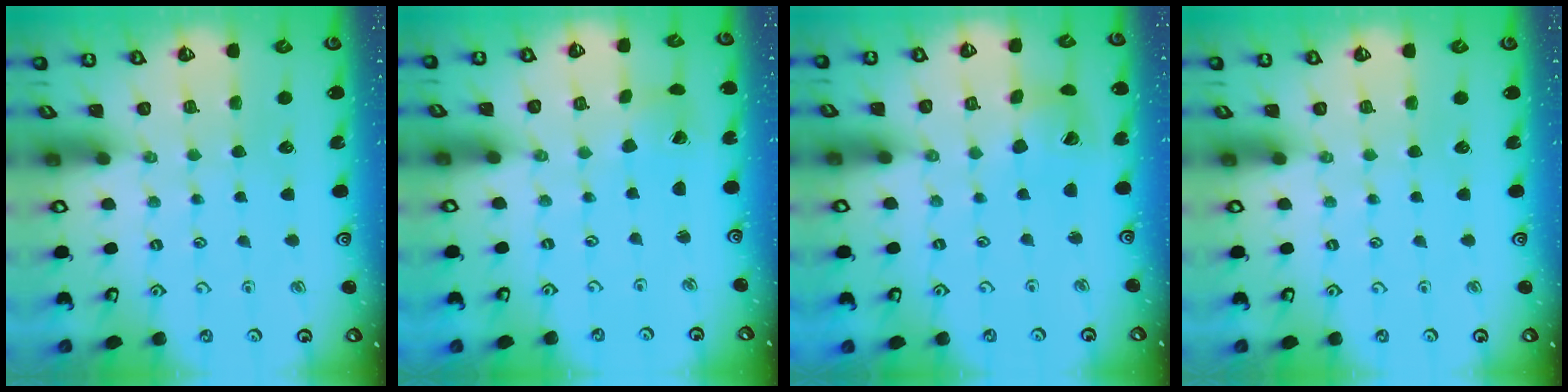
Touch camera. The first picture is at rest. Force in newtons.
{"total": 1.2, "press": 1.2, "slide": 0.2}
{"total": 9.7, "press": 9.6, "slide": 1.3}
{"total": 0.0}